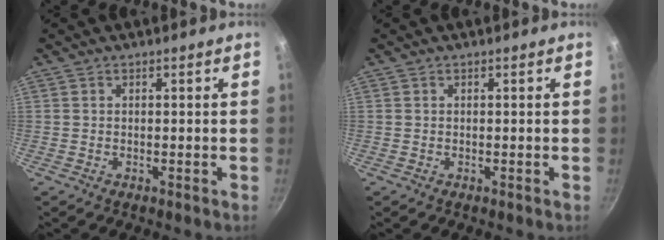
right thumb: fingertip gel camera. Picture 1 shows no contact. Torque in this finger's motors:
{"motor_torque": [0.00, 0.00, -0.31, 0.31, 0.00]}